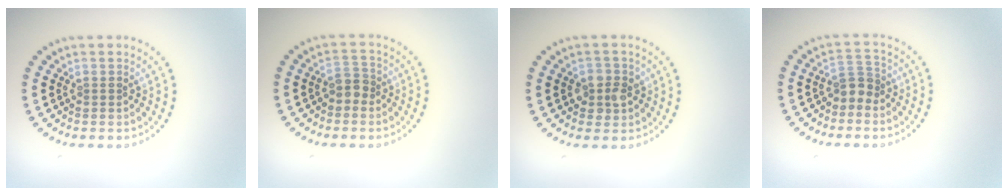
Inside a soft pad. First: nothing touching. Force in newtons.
{"total": 1.7, "press": 1.5, "slide": 0.8}
{"total": 2.2, "press": 2.1, "slide": 0.6}
{"total": 2.0, "press": 1.6, "slide": 1.2}